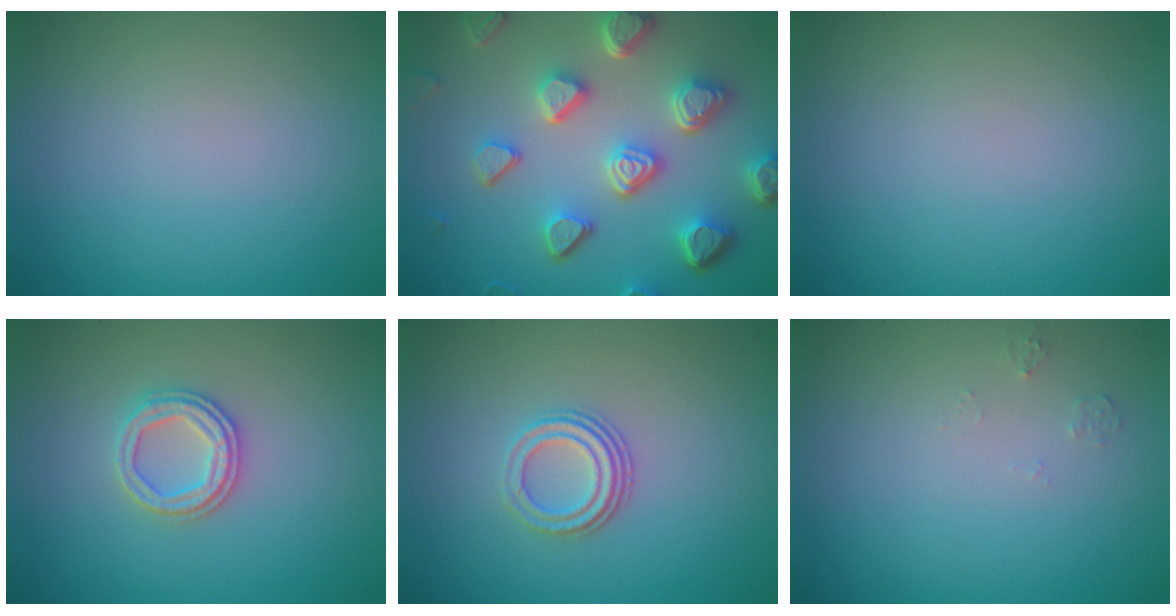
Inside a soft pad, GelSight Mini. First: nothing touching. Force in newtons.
{"total": 7.3, "press": 5.6, "slide": 4.7}
{"total": 0.0}
{"total": 2.6, "press": 2.5, "slide": 0.7}
{"total": 2.9, "press": 2.2, "slide": 2.0}
{"total": 0.7, "press": 0.7, "slide": 0.1}